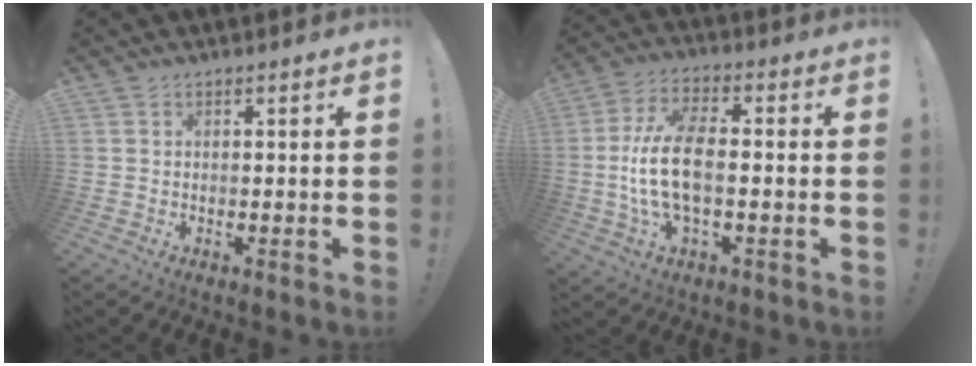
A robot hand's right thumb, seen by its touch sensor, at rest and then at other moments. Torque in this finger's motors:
{"motor_torque": [1.45, 2.41, 1.16, -0.88, 0.15]}